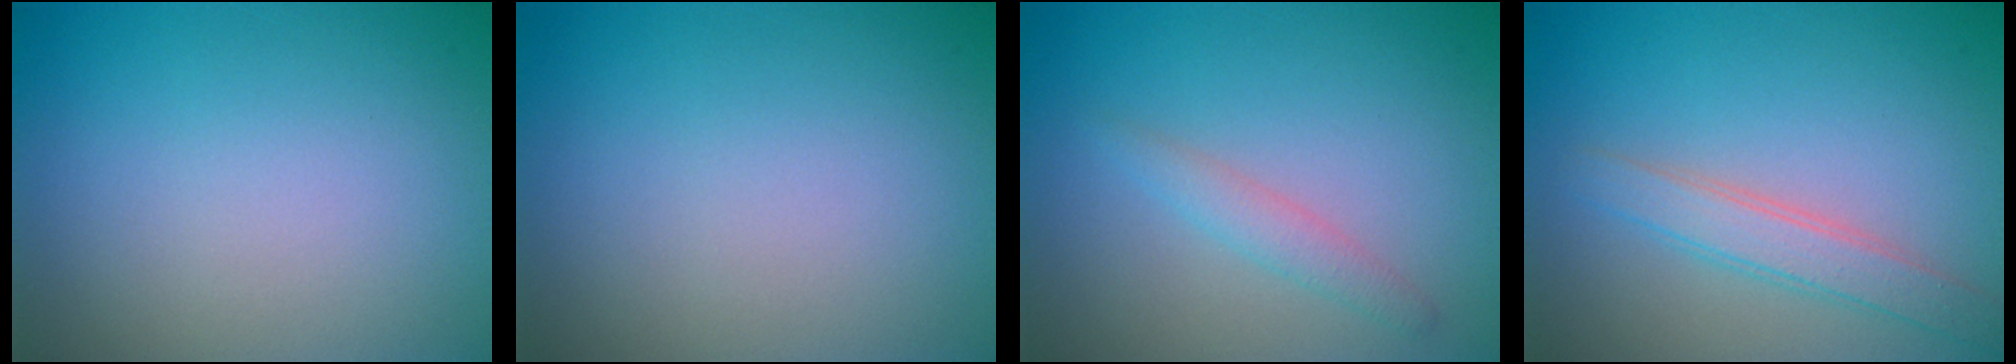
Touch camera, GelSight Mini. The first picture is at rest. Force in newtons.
{"total": 0.0}
{"total": 1.6, "press": 1.6, "slide": 0.0}
{"total": 2.8, "press": 2.8, "slide": 0.2}